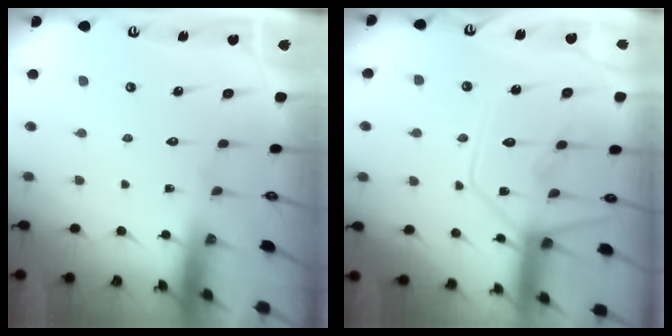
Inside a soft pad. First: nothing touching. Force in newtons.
{"total": 12.8, "press": 12.7, "slide": 1.7}